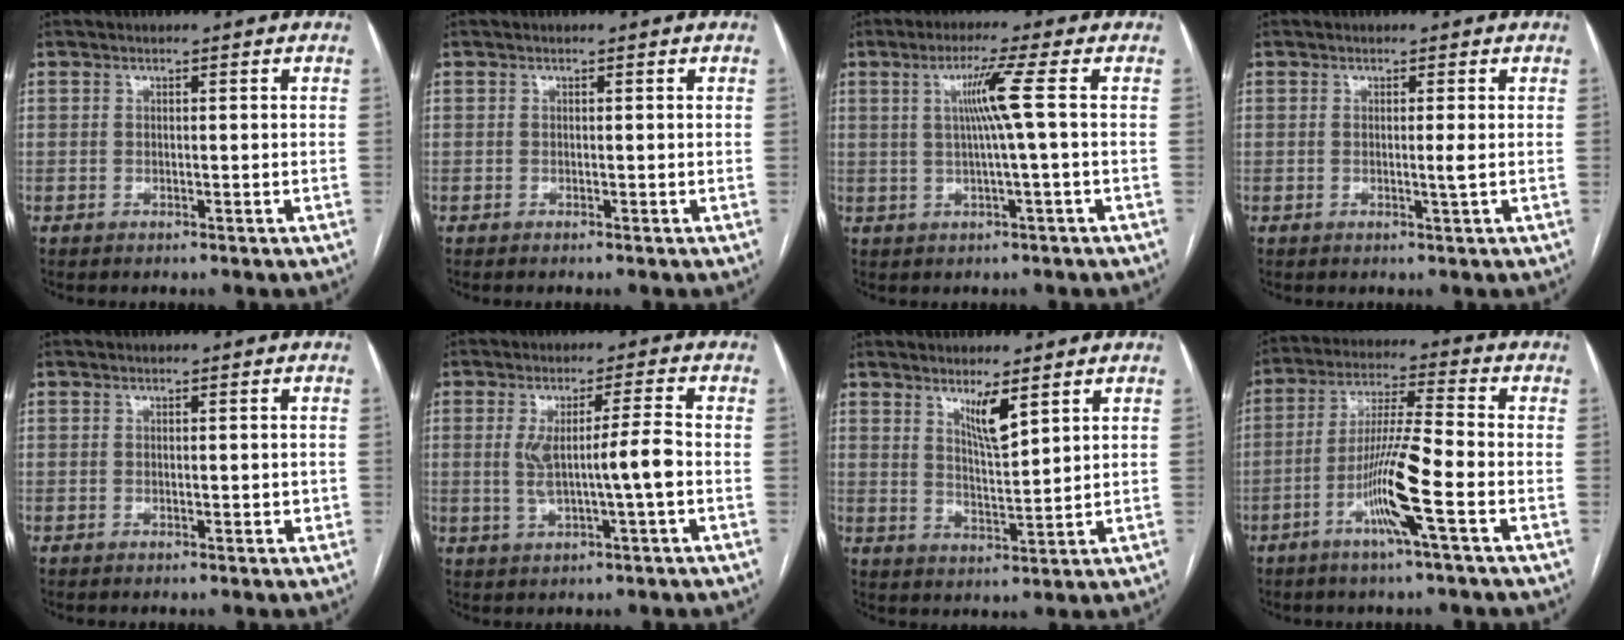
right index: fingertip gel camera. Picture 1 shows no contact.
{"total": 0.0}
{"total": 5.7, "force": [0.8, -1.6, 5.4], "torque": [-0.101, 0.005, 0.019]}
{"total": 1.2, "force": [0.0, -0.4, 1.1], "torque": [-0.018, -0.003, -0.002]}
{"total": 1.4, "force": [-0.1, 0.5, 1.3], "torque": [-0.019, -0.001, 0.000]}
{"total": 6.7, "force": [-0.5, -0.2, 6.7], "torque": [-0.121, 0.003, -0.004]}
{"total": 5.1, "force": [3.2, 0.5, 3.9], "torque": [-0.071, -0.012, 0.062]}
{"total": 10.8, "force": [-4.3, -0.7, 9.9], "torque": [-0.192, -0.005, -0.085]}